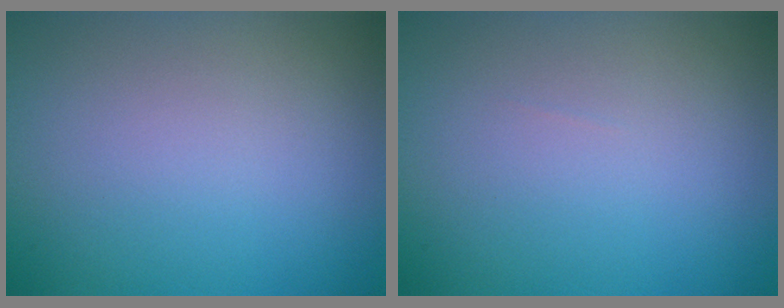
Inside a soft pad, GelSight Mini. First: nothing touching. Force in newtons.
{"total": 0.0}